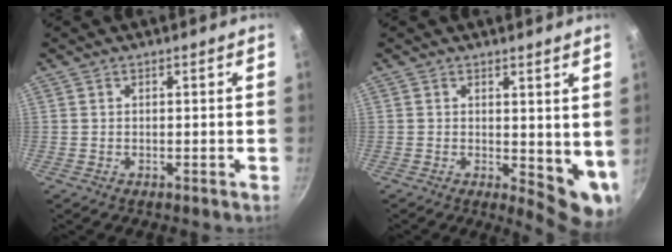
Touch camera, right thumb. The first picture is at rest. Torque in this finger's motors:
{"motor_torque": [-0.08, 0.76, 1.20, -0.14, 0.07]}